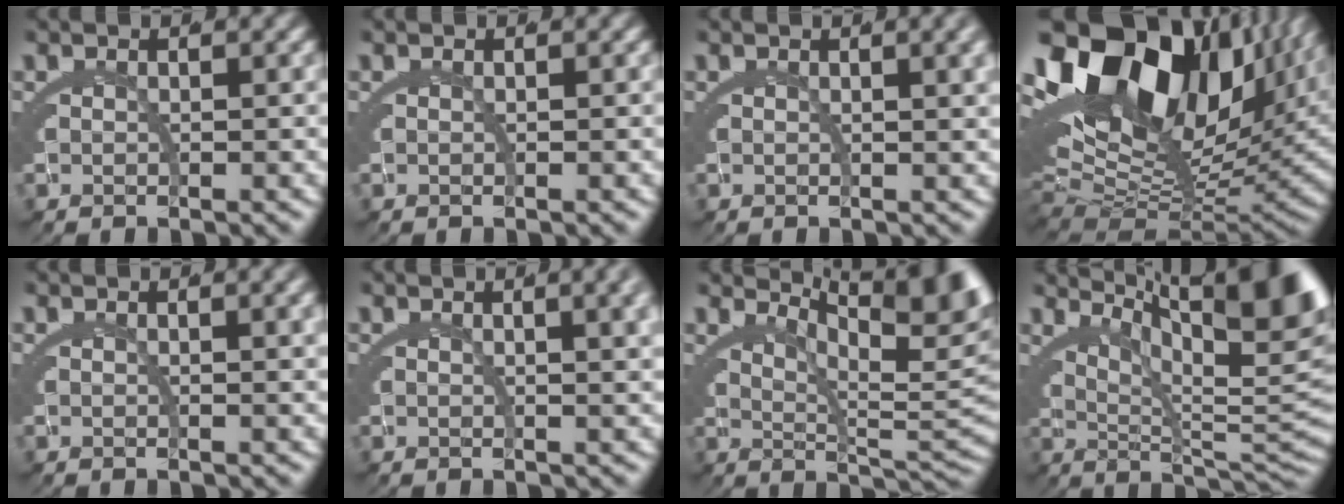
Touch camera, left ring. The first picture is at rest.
{"total": 0.0}
{"total": 1.4, "force": [0.9, 0.0, 1.1], "torque": [-0.008, 0.009, 0.011]}
{"total": 25.1, "force": [5.2, 16.2, 18.5], "torque": [-0.314, 0.013, 0.069]}
{"total": 0.7, "force": [0.5, -0.2, 0.5], "torque": [-0.006, 0.005, 0.006]}
{"total": 2.6, "force": [1.5, 0.3, 2.1], "torque": [-0.008, 0.015, 0.017]}
{"total": 8.5, "force": [3.3, 2.6, 7.4], "torque": [-0.074, -0.003, 0.047]}
{"total": 11.1, "force": [4.3, 2.9, 9.7], "torque": [-0.096, 0.011, 0.058]}